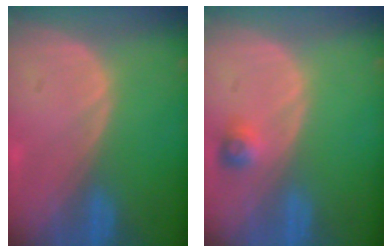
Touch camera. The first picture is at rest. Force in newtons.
{"total": 2.5, "press": 2.3, "slide": 1.0}